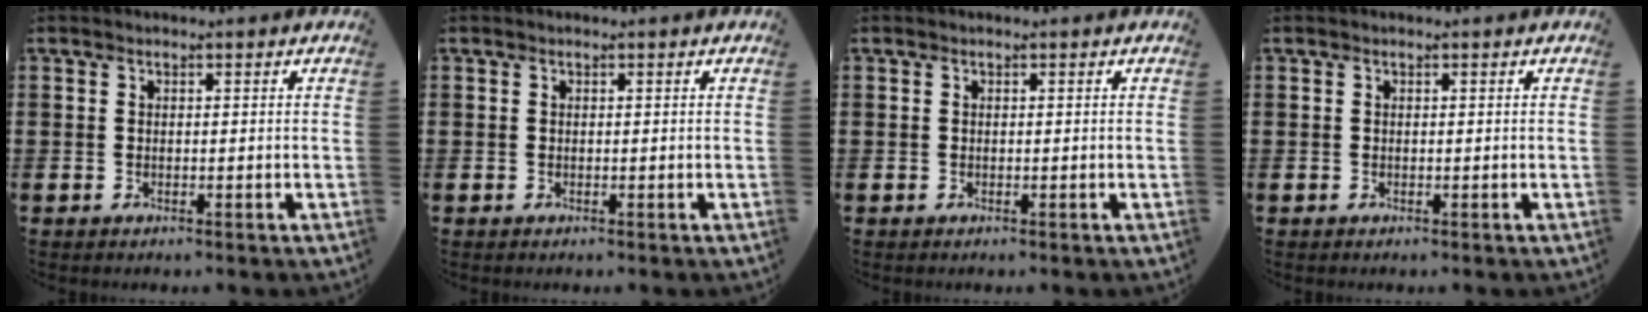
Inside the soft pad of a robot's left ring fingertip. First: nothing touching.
{"total": 0.0}
{"total": 0.0}
{"total": 0.0}